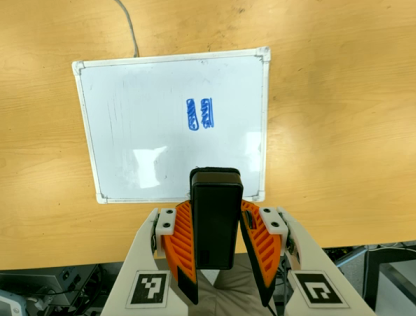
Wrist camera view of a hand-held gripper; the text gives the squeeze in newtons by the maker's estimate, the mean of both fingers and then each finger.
{"total": 5.6, "left": 4.1, "right": 7.0}